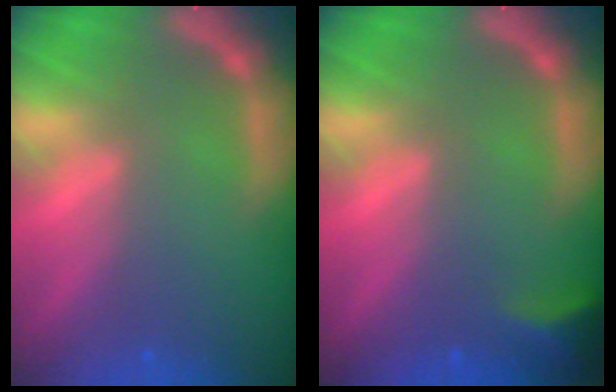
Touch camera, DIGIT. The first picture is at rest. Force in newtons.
{"total": 2.9}